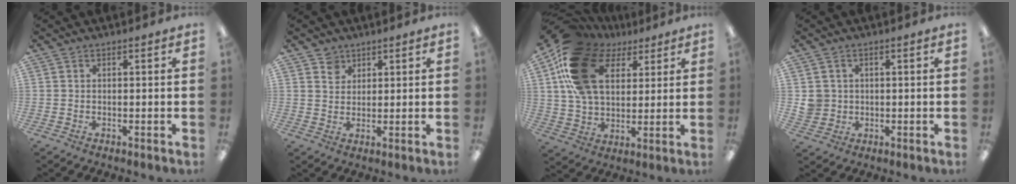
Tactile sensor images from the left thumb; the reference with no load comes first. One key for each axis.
{"total": 3.5, "fx": 2.2, "fy": 2.6, "fz": 0.3, "tx": 0.002, "ty": -0.004, "tz": 0.041}
{"total": 21.9, "fx": 9.1, "fy": 14.5, "fz": 13.6, "tx": -0.278, "ty": -0.027, "tz": 0.167}
{"total": 4.0, "fx": 0.7, "fy": 3.9, "fz": 0.5, "tx": -0.011, "ty": 0.007, "tz": 0.013}